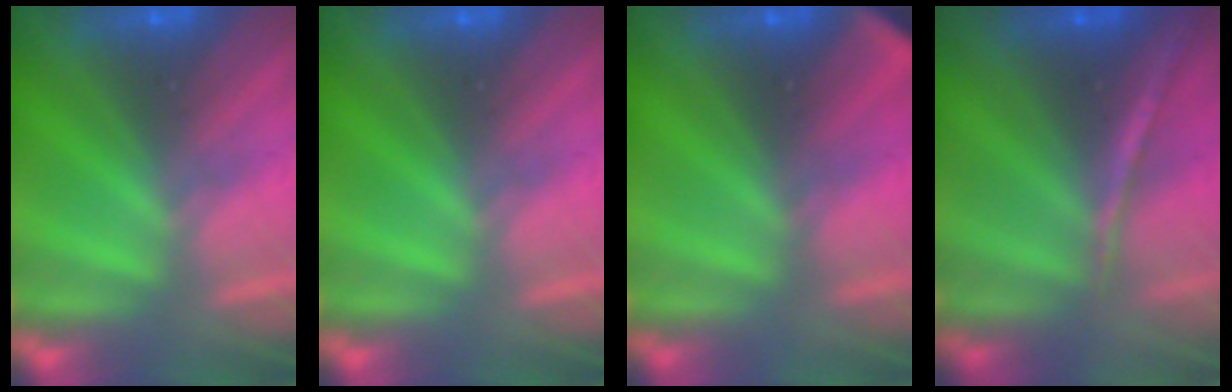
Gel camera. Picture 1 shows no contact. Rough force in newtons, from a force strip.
{"total": 0.0}
{"total": 2.1}
{"total": 1.4}